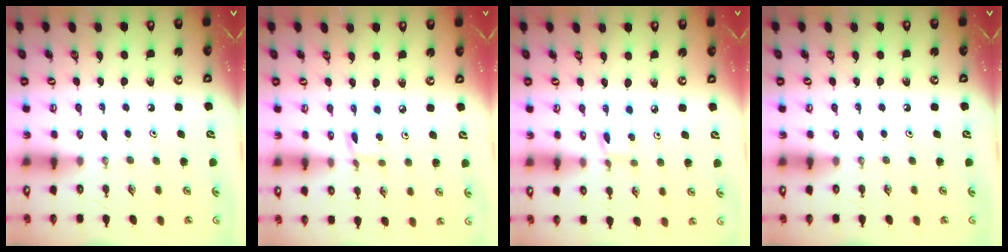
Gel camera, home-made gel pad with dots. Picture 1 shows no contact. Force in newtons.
{"total": 2.6, "press": 2.6, "slide": 0.1}
{"total": 2.6, "press": 2.5, "slide": 0.4}
{"total": 0.0}